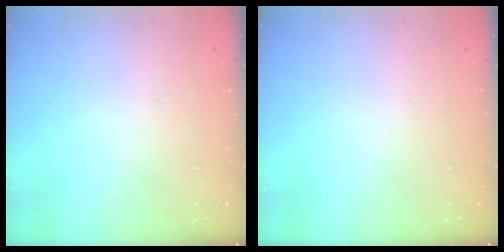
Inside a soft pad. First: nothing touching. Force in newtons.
{"total": 0.0}